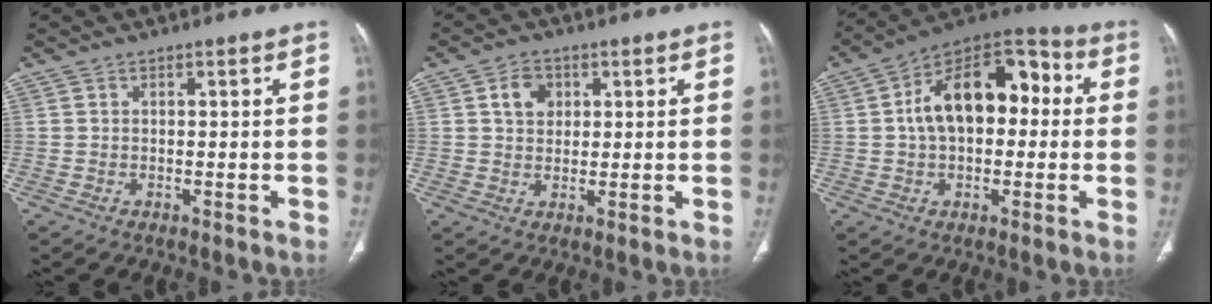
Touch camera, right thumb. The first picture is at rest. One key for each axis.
{"total": 4.8, "fx": 1.7, "fy": 3.7, "fz": 2.6, "tx": -0.027, "ty": -0.003, "tz": 0.029}
{"total": 17.8, "fx": 1.9, "fy": 10.7, "fz": 14.1, "tx": -0.197, "ty": 0.047, "tz": 0.023}